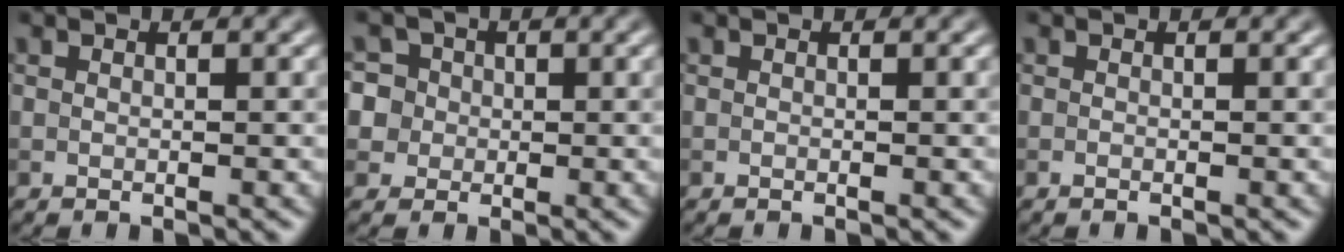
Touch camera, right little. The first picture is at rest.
{"total": 6.3, "force": [1.6, 5.7, 2.1], "torque": [-0.040, 0.043, 0.002]}
{"total": 0.0}
{"total": 0.0}